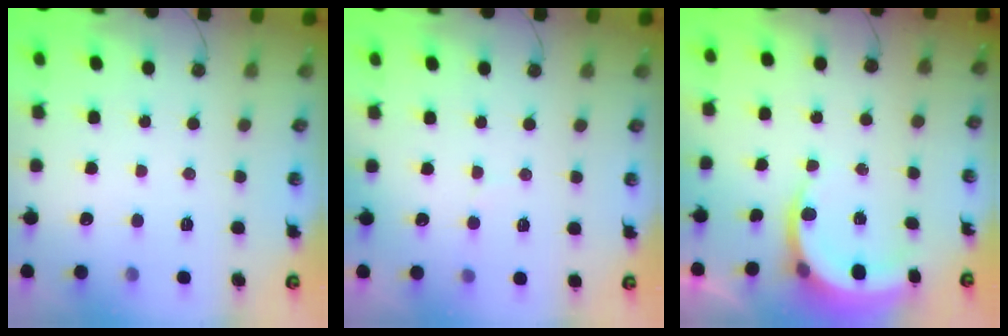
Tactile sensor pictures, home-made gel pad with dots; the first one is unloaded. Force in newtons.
{"total": 3.5, "press": 3.1, "slide": 1.7}
{"total": 4.9, "press": 4.9, "slide": 0.1}